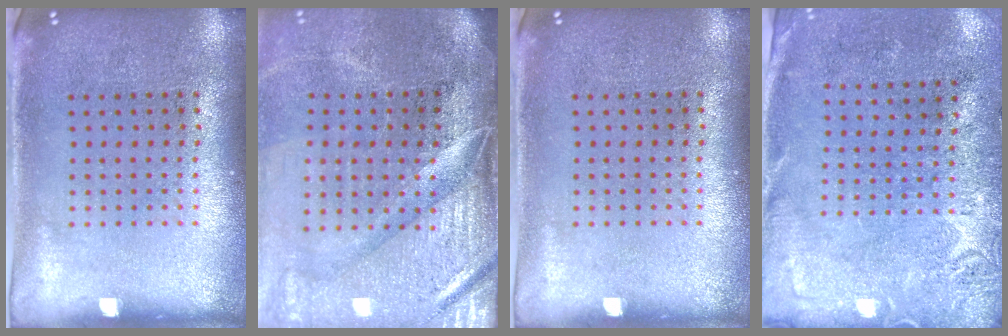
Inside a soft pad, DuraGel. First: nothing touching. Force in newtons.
{"total": 4.5, "press": 3.9, "slide": 2.3}
{"total": 0.0}
{"total": 2.7, "press": 2.3, "slide": 1.5}